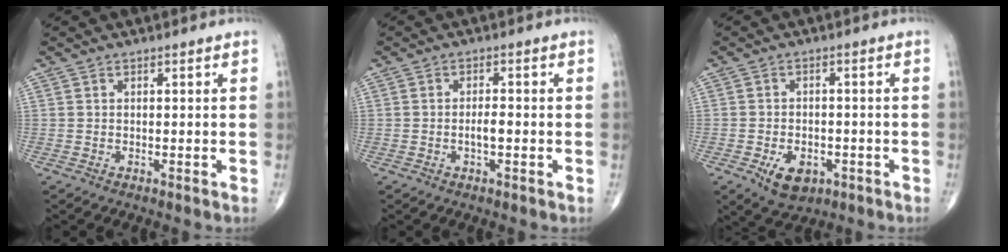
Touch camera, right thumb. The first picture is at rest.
{"total": 4.5, "force": [-1.6, 1.6, 3.8], "torque": [-0.063, 0.016, -0.029]}
{"total": 6.5, "force": [-2.8, 4.1, 4.2], "torque": [-0.055, 0.006, -0.037]}